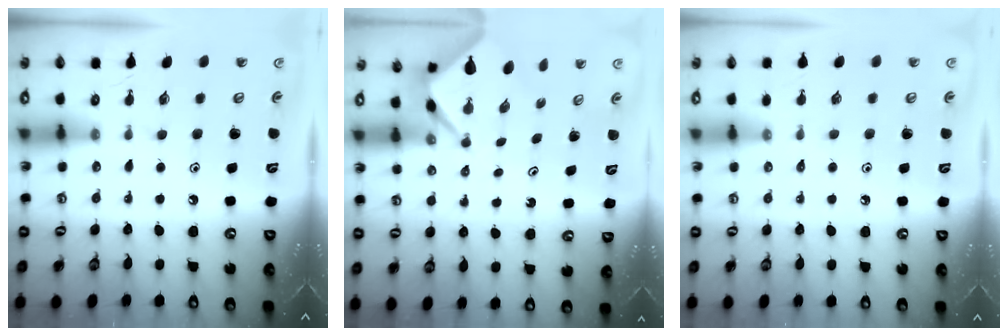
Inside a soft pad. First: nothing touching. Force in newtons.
{"total": 2.5, "press": 2.5, "slide": 0.1}
{"total": 1.8, "press": 1.7, "slide": 0.4}